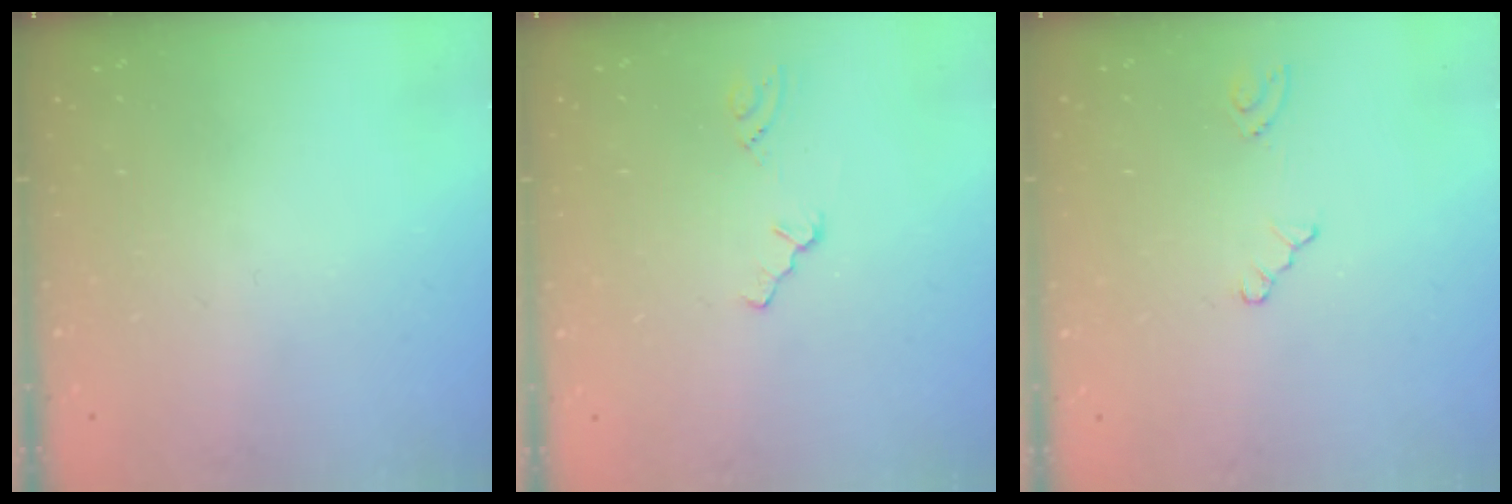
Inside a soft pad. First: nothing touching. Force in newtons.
{"total": 0.5, "press": 0.5, "slide": 0.1}
{"total": 2.8, "press": 2.8, "slide": 0.4}